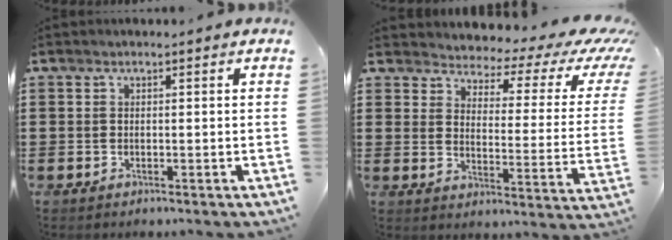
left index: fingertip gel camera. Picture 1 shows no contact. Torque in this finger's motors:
{"motor_torque": [2.14, 0.00, 1.05, 0.07]}